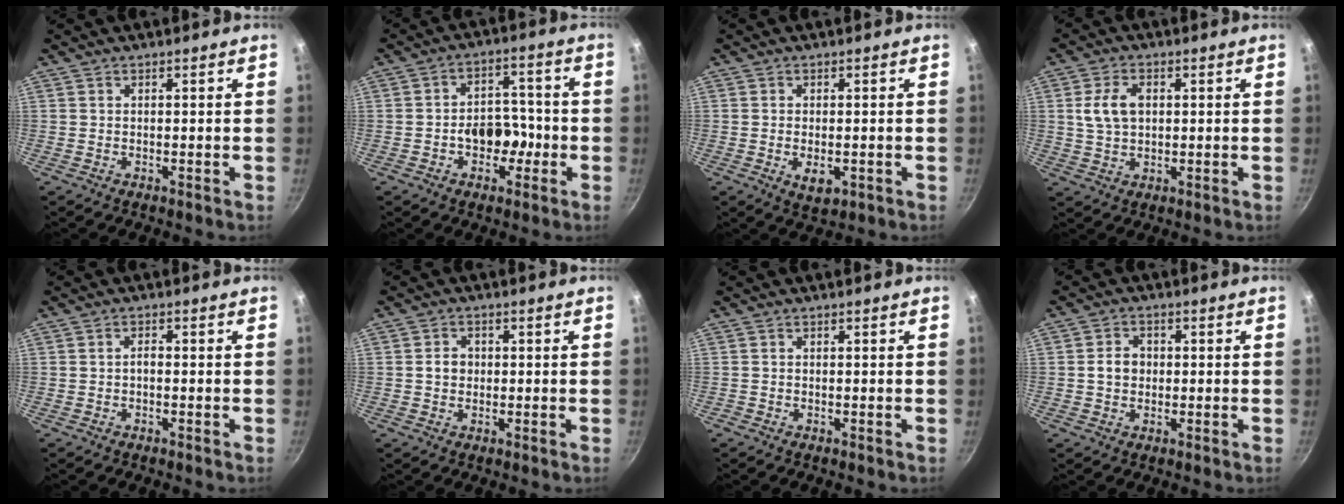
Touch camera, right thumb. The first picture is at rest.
{"total": 8.3, "force": [-2.1, 5.9, 5.4], "torque": [-0.041, 0.037, -0.037]}
{"total": 3.7, "force": [-1.0, 2.0, 3.0], "torque": [-0.048, -0.001, -0.008]}
{"total": 6.4, "force": [1.2, 4.3, 4.7], "torque": [-0.087, 0.004, 0.024]}
{"total": 1.1, "force": [-0.4, 0.6, 0.9], "torque": [-0.010, 0.004, -0.009]}
{"total": 2.9, "force": [0.0, 2.5, 1.4], "torque": [-0.011, 0.009, -0.004]}
{"total": 0.0}
{"total": 4.1, "force": [-0.1, 3.4, 2.2], "torque": [-0.026, 0.011, -0.005]}